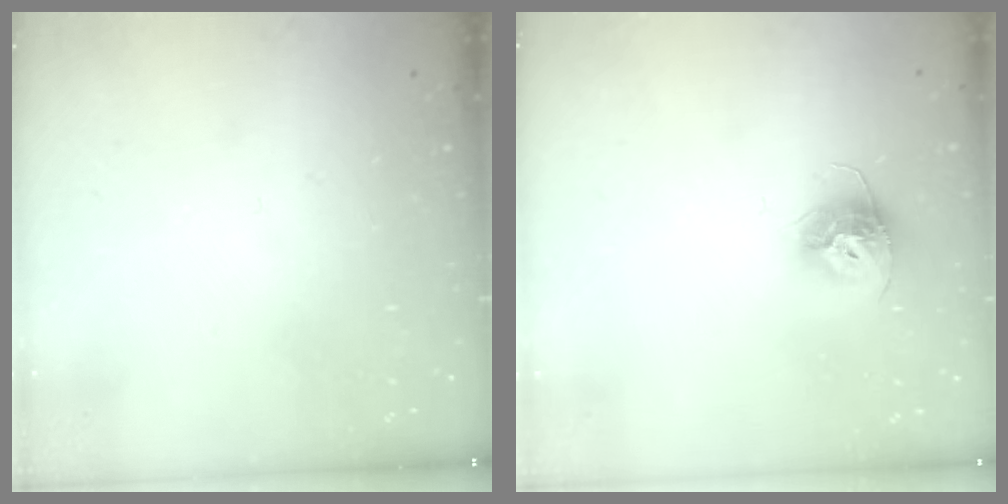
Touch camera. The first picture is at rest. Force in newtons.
{"total": 10.4, "press": 10.4, "slide": 0.5}